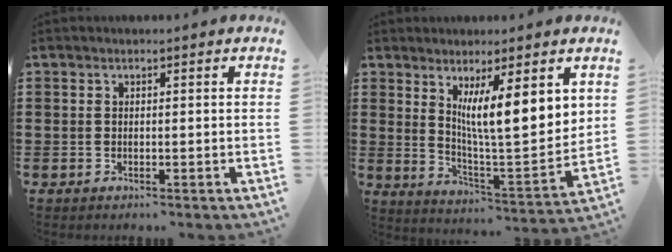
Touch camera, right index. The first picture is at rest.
{"total": 8.8, "force": [4.3, 1.0, 7.7], "torque": [-0.132, -0.033, 0.067]}